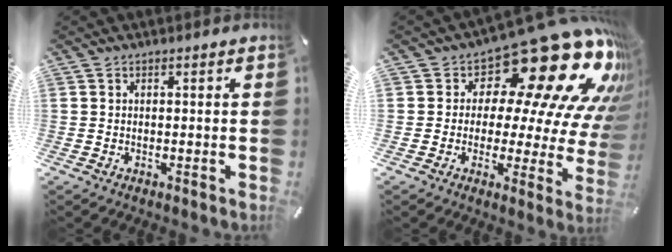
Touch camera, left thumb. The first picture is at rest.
{"total": 22.4, "force": [14.1, 9.5, 14.5], "torque": [-0.189, -0.123, 0.231]}